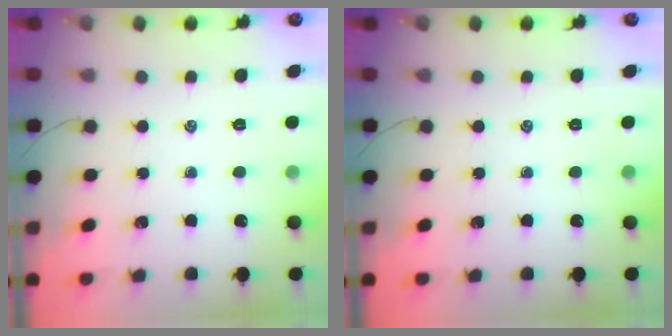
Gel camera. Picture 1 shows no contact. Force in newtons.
{"total": 0.0}